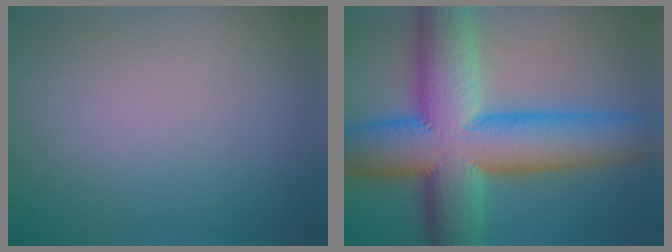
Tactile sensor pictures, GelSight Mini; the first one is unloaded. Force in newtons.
{"total": 14.9, "press": 14.9, "slide": 0.5}